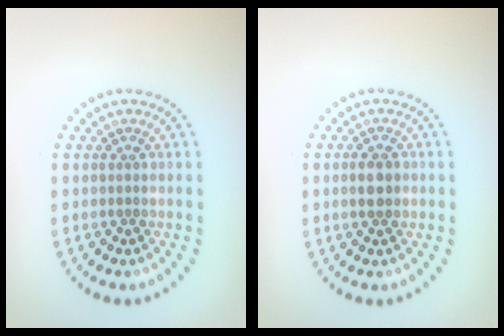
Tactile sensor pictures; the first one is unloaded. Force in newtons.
{"total": 2.0, "press": 2.0, "slide": 0.1}